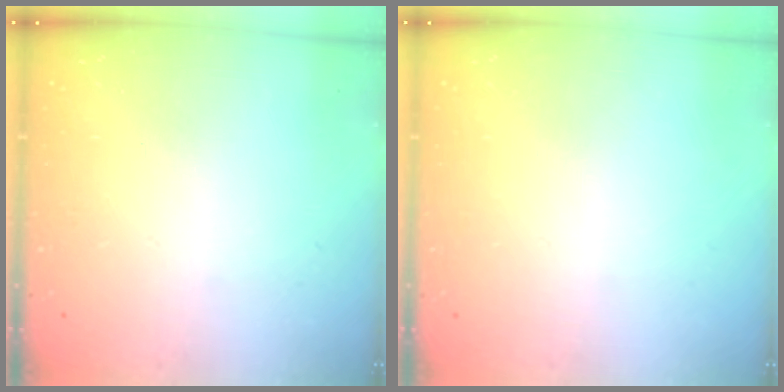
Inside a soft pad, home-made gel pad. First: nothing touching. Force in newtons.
{"total": 0.0}